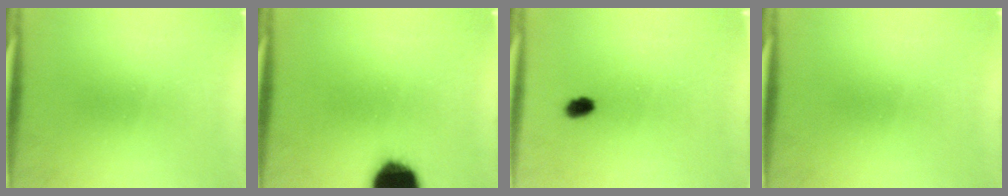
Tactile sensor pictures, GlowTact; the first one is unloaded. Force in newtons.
{"total": 16.4}
{"total": 2.3}
{"total": 0.0}